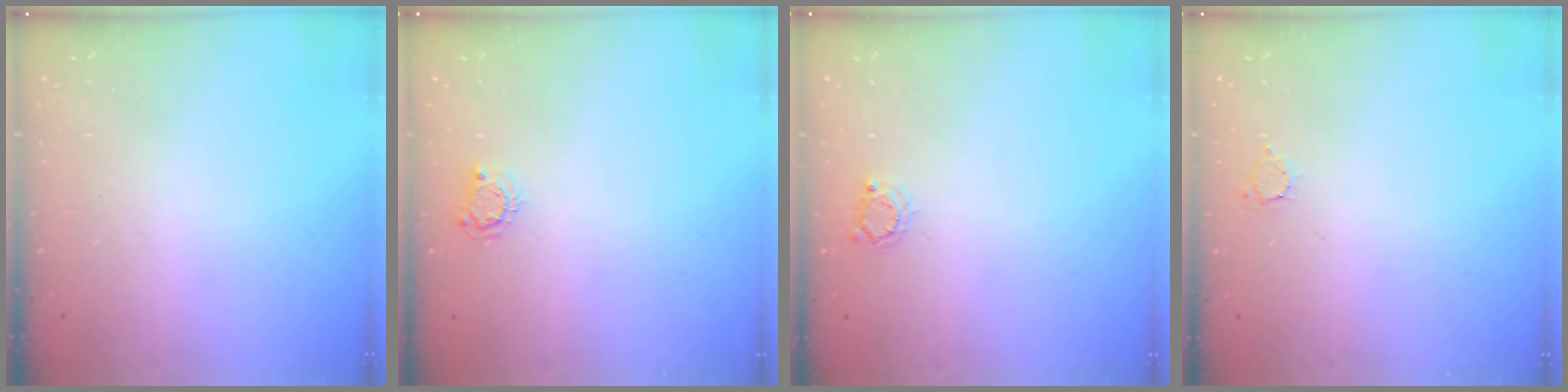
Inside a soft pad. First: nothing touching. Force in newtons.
{"total": 3.8, "press": 3.8, "slide": 0.5}
{"total": 2.5, "press": 2.5, "slide": 0.3}
{"total": 2.5, "press": 2.5, "slide": 0.3}